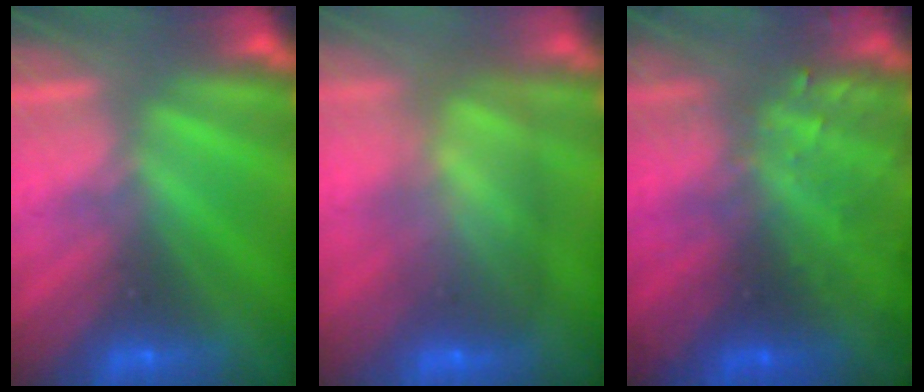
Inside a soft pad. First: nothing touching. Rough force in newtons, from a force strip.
{"total": 8.4}
{"total": 9.1}